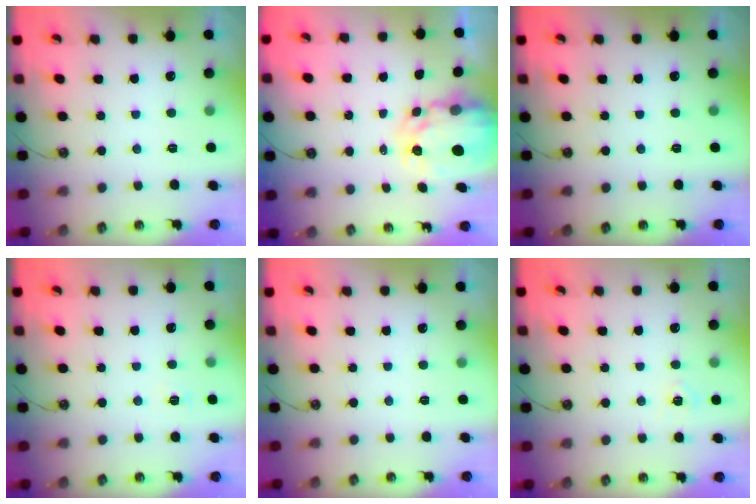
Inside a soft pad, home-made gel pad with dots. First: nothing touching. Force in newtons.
{"total": 7.7, "press": 7.7, "slide": 0.6}
{"total": 0.0}
{"total": 2.6, "press": 2.6, "slide": 0.2}
{"total": 0.0}
{"total": 4.6, "press": 4.5, "slide": 0.6}